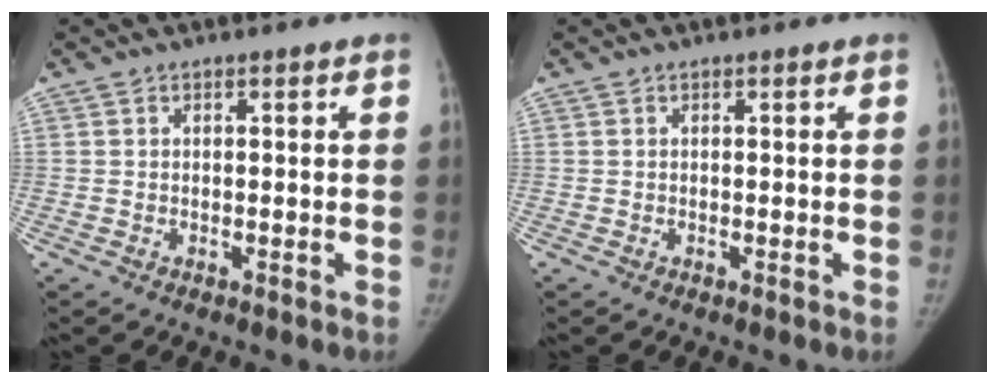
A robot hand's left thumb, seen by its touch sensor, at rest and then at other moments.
{"total": 0.0}